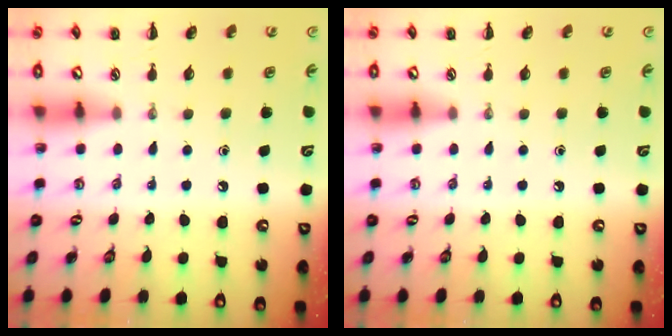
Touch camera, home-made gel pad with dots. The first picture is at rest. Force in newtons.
{"total": 0.0}